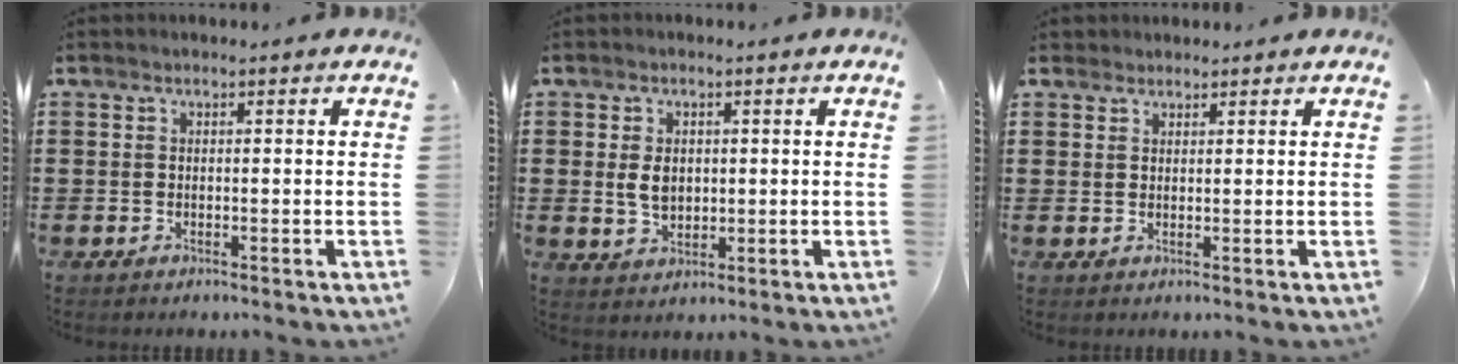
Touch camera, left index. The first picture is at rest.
{"total": 3.9, "force": [0.5, 2.5, 2.9], "torque": [-0.068, 0.005, 0.008]}
{"total": 1.6, "force": [1.5, 0.6, 0.0], "torque": [-0.004, 0.004, 0.031]}